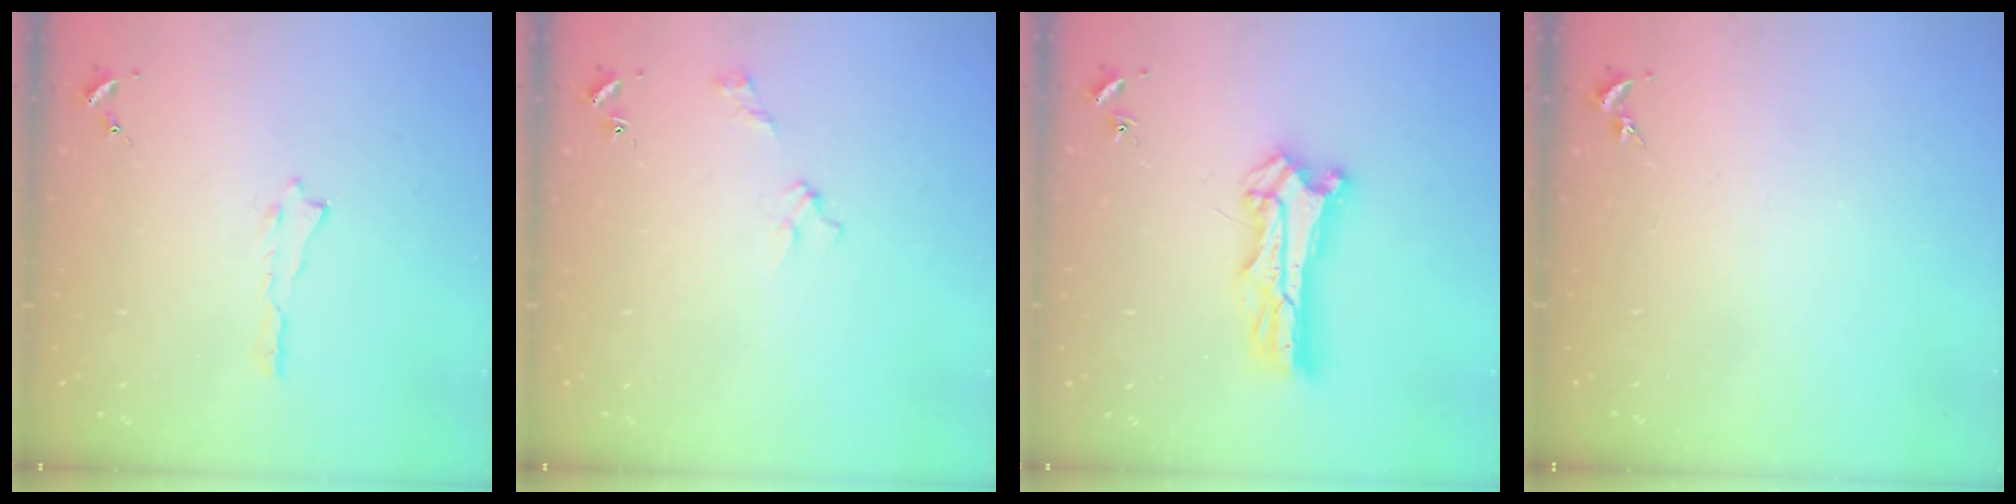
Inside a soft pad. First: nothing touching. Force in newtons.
{"total": 2.7, "press": 2.6, "slide": 0.3}
{"total": 7.4, "press": 7.4, "slide": 0.7}
{"total": 0.0}